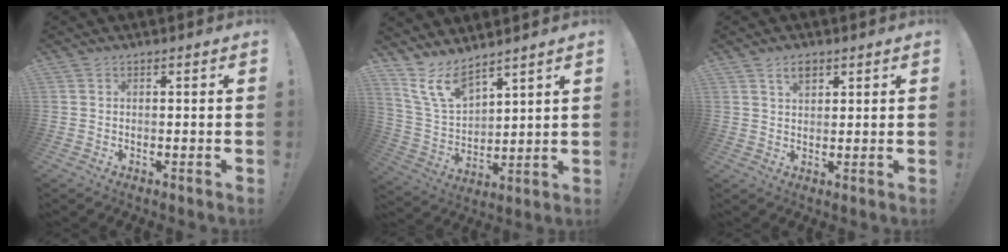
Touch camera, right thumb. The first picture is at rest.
{"total": 11.2, "force": [8.7, 4.6, 5.3], "torque": [-0.121, -0.056, 0.170]}
{"total": 3.8, "force": [2.3, 2.0, 2.1], "torque": [-0.029, -0.007, 0.038]}